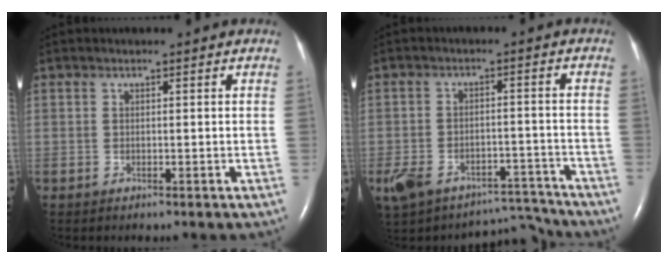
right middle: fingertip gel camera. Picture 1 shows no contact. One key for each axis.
{"total": 13.7, "fx": -11.6, "fy": 5.4, "fz": 5.0, "tx": -0.107, "ty": 0.025, "tz": -0.175}